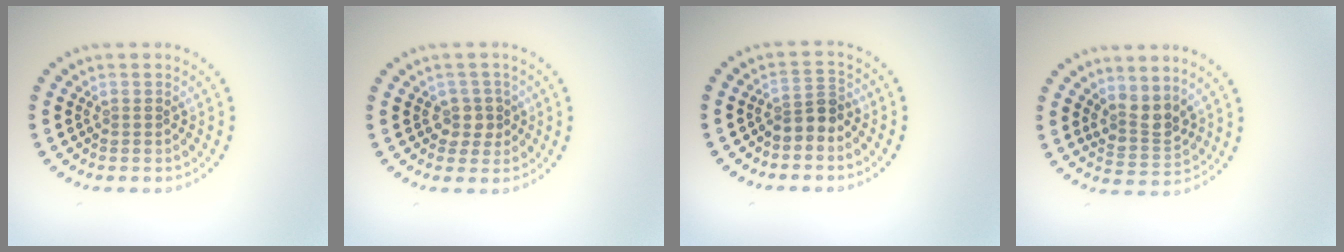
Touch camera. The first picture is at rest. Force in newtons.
{"total": 2.0, "press": 1.7, "slide": 1.0}
{"total": 2.2, "press": 1.8, "slide": 1.3}
{"total": 2.6, "press": 2.0, "slide": 1.6}